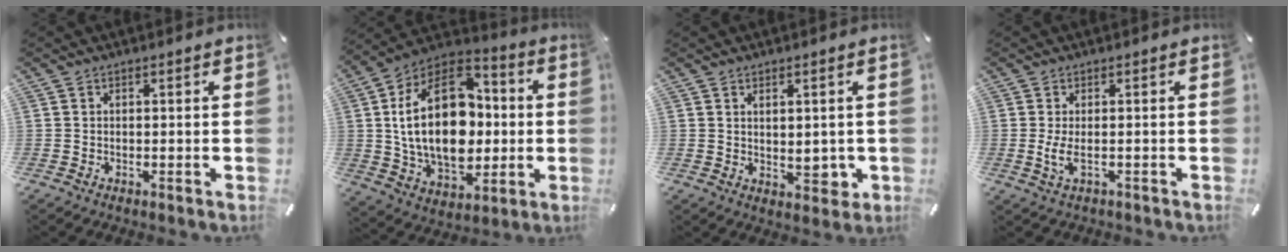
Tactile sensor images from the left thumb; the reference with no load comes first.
{"total": 25.5, "force": [1.7, 17.3, 18.7], "torque": [-0.348, -0.002, 0.035]}
{"total": 3.7, "force": [0.4, 2.4, 2.8], "torque": [-0.028, -0.006, 0.004]}
{"total": 4.2, "force": [-0.9, 1.7, 3.7], "torque": [-0.083, -0.005, -0.018]}